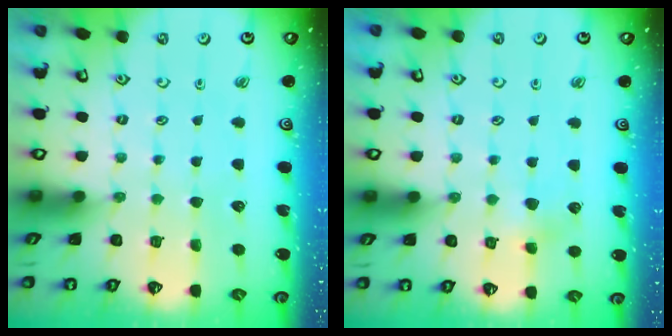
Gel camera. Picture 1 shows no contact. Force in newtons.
{"total": 4.3, "press": 4.3, "slide": 0.5}